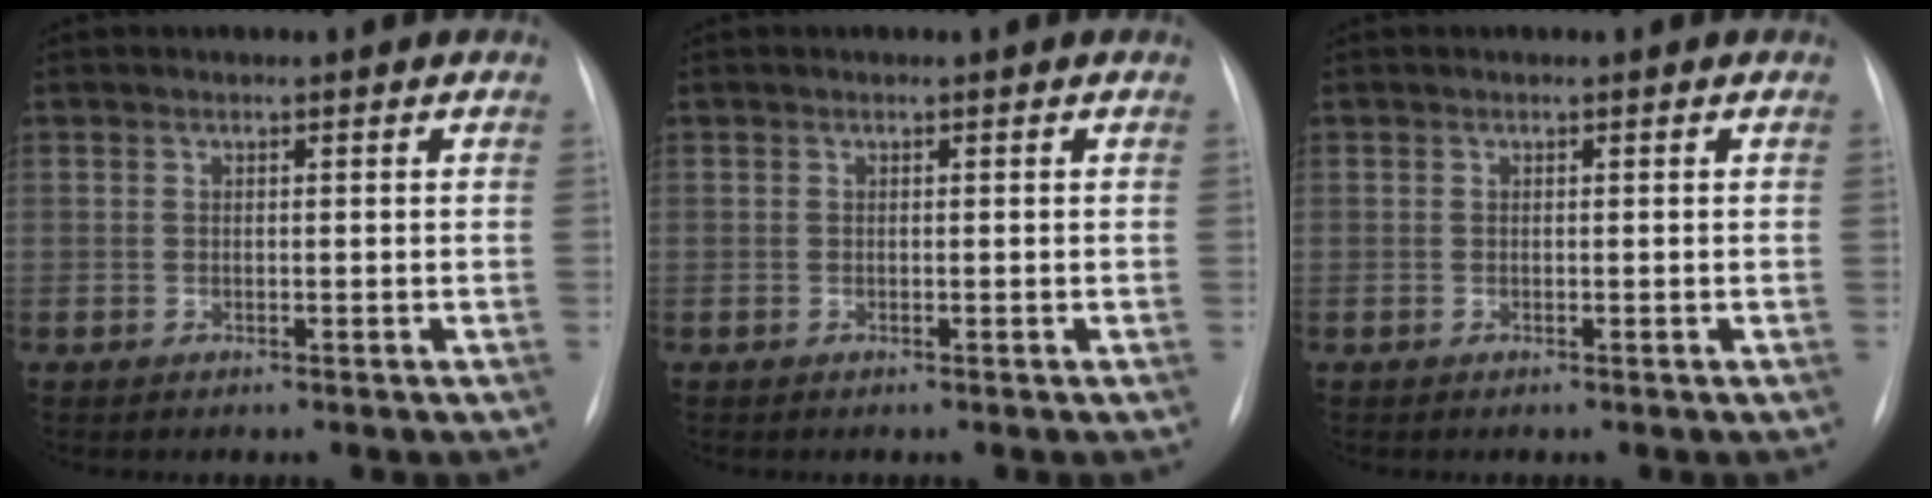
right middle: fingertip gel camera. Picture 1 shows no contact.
{"total": 0.0}
{"total": 0.0}